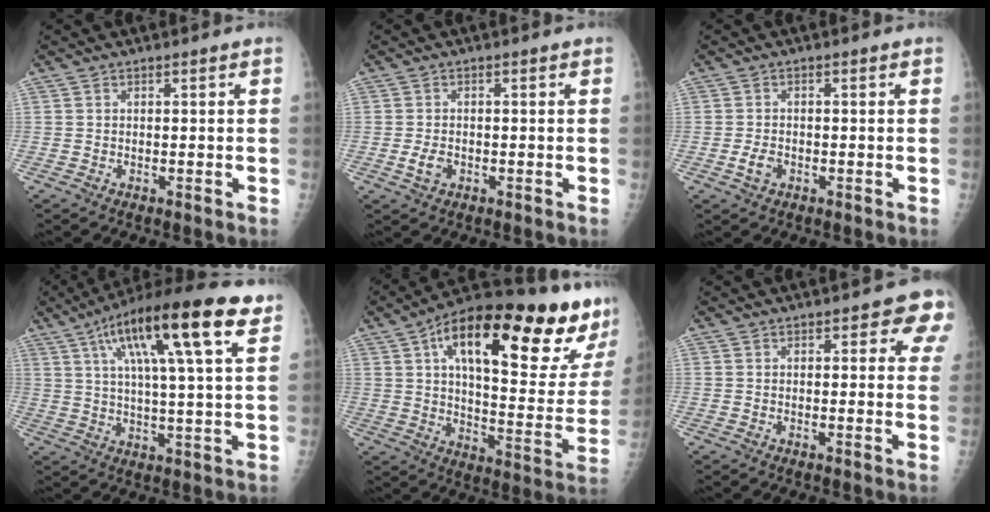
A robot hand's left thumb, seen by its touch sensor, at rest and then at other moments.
{"total": 2.6, "force": [-0.8, 1.8, 1.7], "torque": [-0.032, 0.000, -0.012]}
{"total": 2.5, "force": [-1.0, 1.7, 1.6], "torque": [-0.029, 0.002, -0.017]}
{"total": 20.8, "force": [9.8, 4.1, 17.8], "torque": [-0.283, 0.003, 0.153]}
{"total": 31.3, "force": [16.2, 9.0, 25.2], "torque": [-0.324, -0.013, 0.245]}
{"total": 6.1, "force": [3.1, 2.9, 4.3], "torque": [-0.009, -0.006, 0.025]}